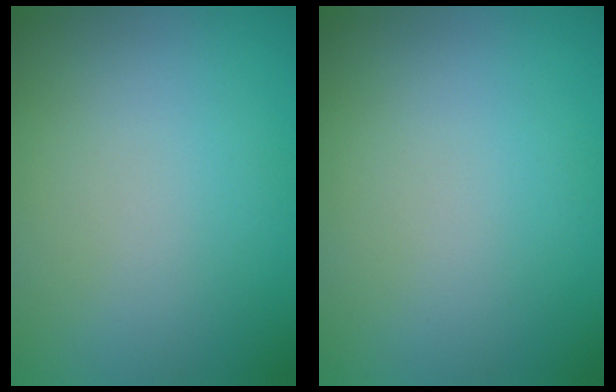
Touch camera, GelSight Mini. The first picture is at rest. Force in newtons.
{"total": 0.0}